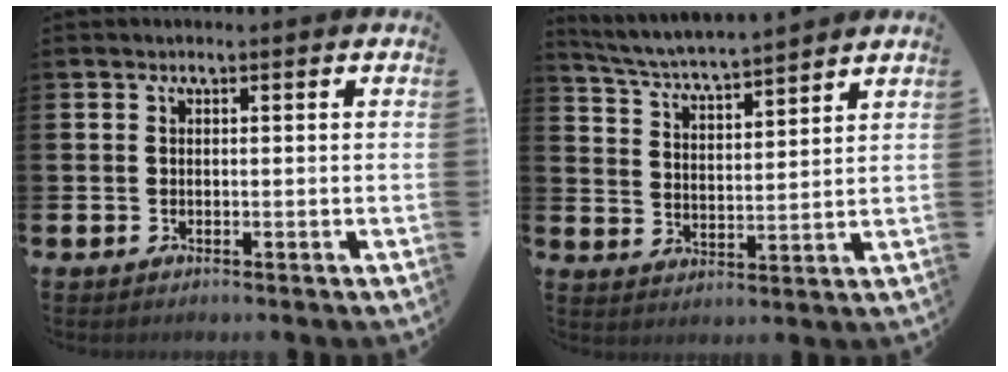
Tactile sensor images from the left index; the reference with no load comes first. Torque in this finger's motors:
{"motor_torque": [-0.05, -0.71, 0.25, 0.21]}